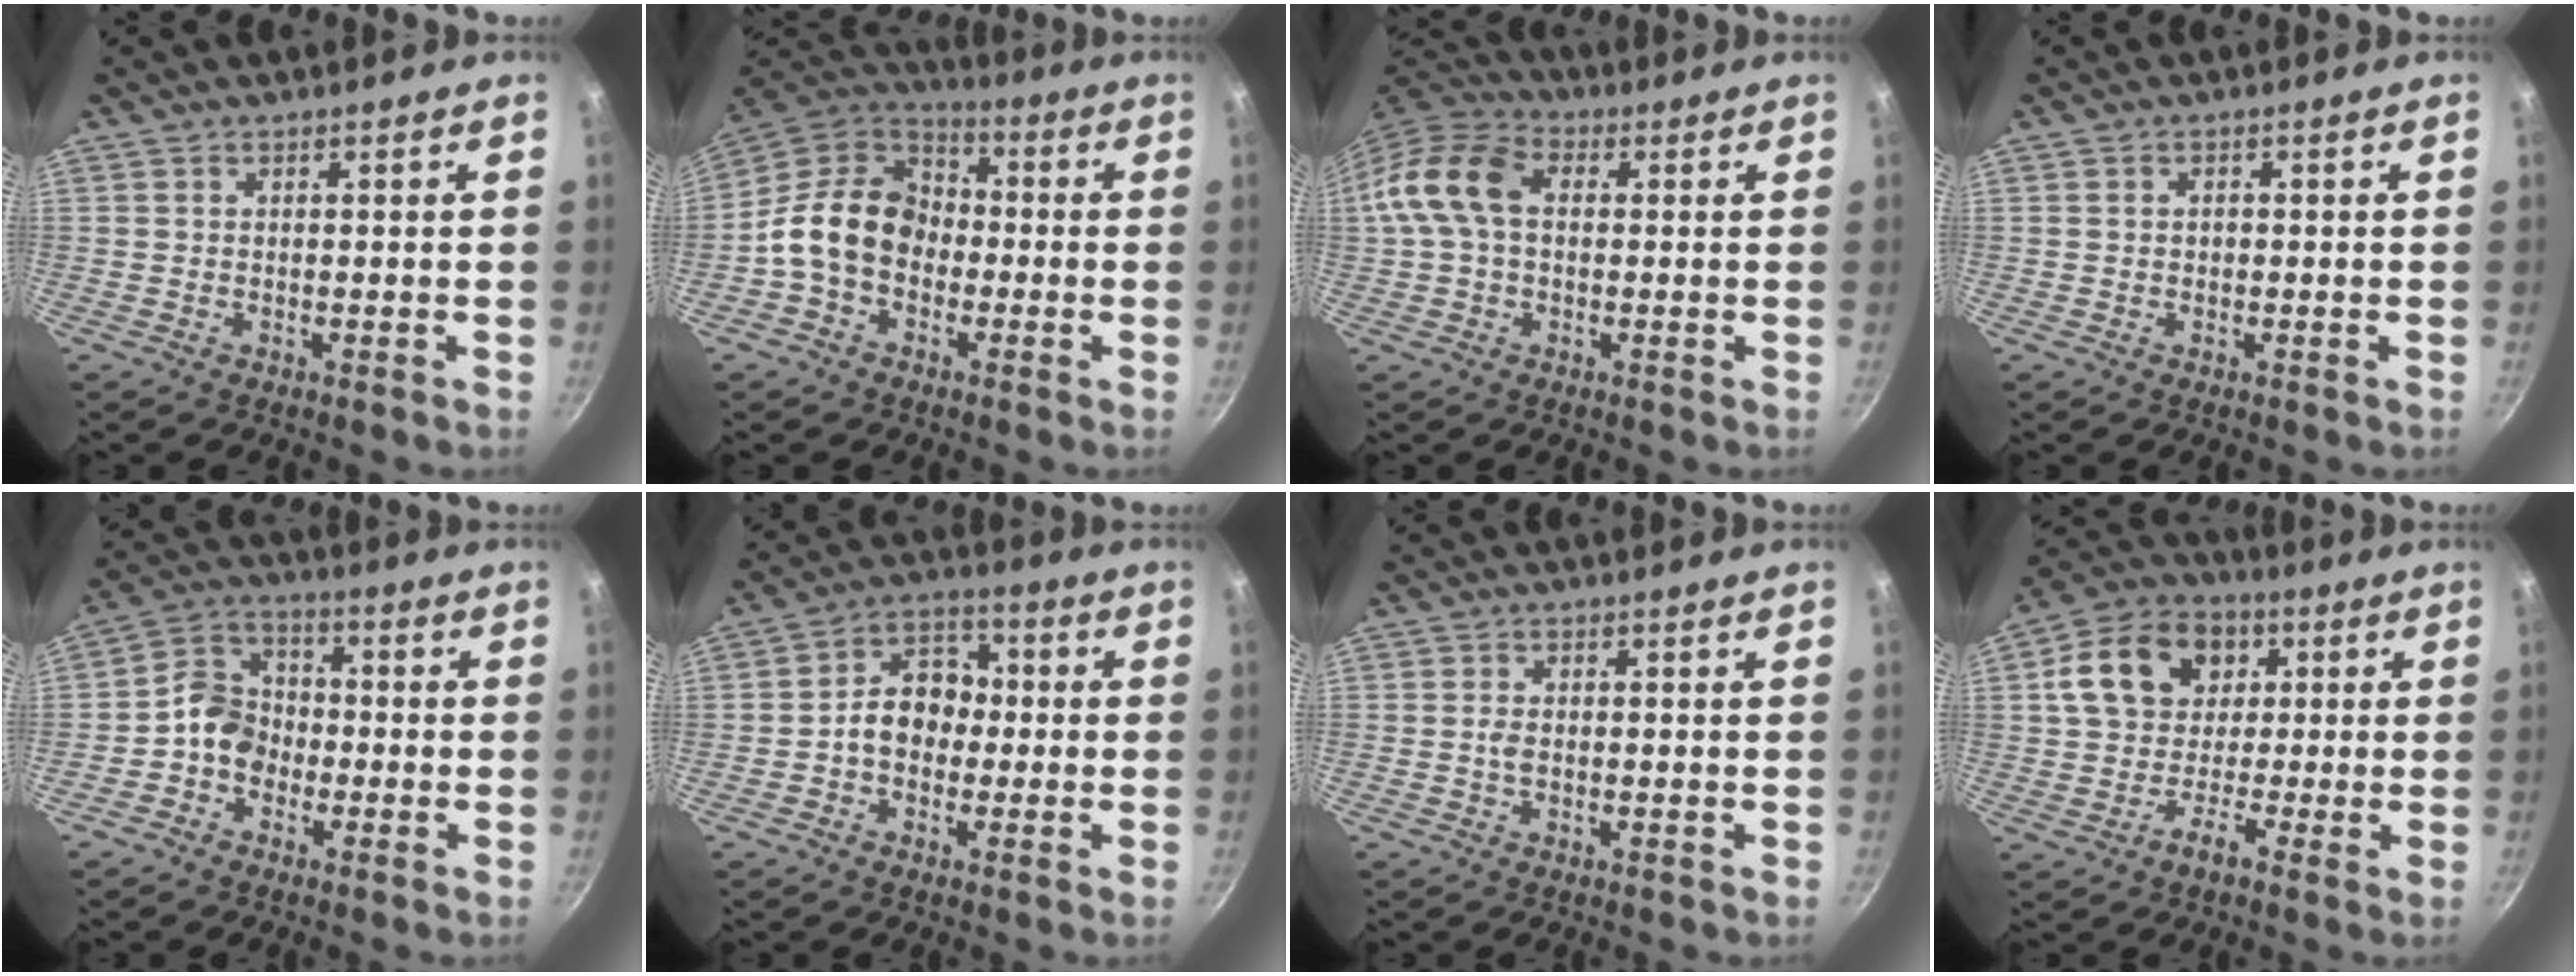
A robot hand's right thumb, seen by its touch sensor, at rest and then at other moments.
{"total": 13.9, "force": [-2.4, 10.6, 8.7], "torque": [-0.112, 0.040, -0.066]}
{"total": 11.6, "force": [1.2, 7.9, 8.4], "torque": [-0.150, 0.028, 0.005]}
{"total": 1.0, "force": [0.0, 0.8, 0.6], "torque": [-0.007, 0.004, 0.001]}
{"total": 7.5, "force": [-2.2, 6.2, 3.7], "torque": [-0.037, 0.032, -0.059]}
{"total": 9.0, "force": [-0.9, 7.0, 5.7], "torque": [-0.044, 0.031, -0.030]}
{"total": 1.5, "force": [-0.2, 0.9, 1.1], "torque": [-0.023, 0.002, -0.004]}
{"total": 12.8, "force": [1.5, 10.4, 7.3], "torque": [-0.099, 0.033, 0.009]}